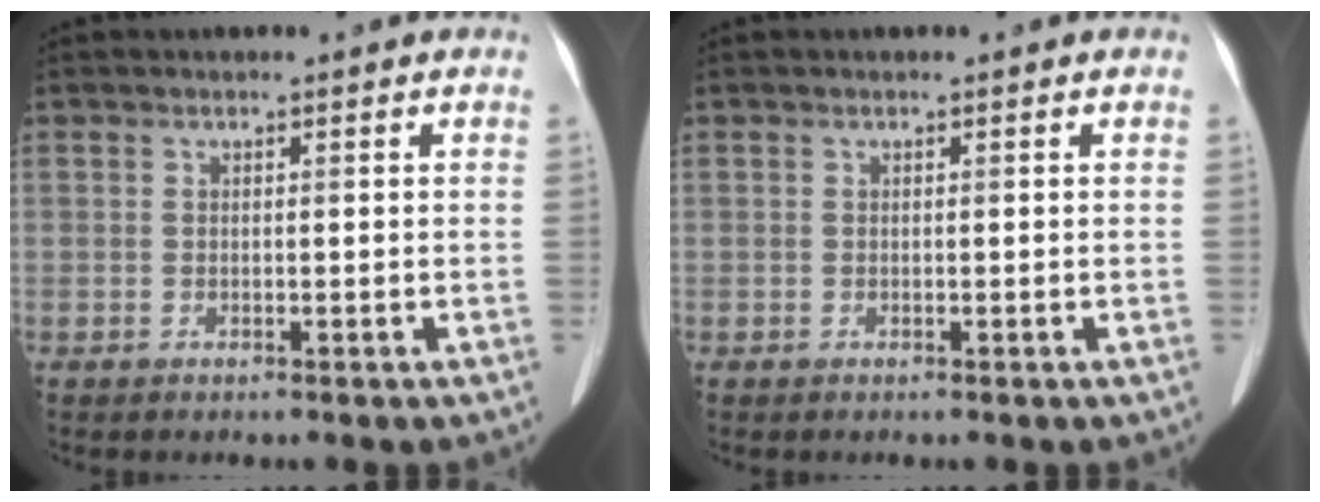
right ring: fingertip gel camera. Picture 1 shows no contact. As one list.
[{"total": 0.0}]